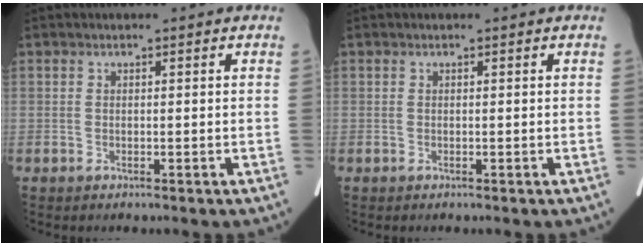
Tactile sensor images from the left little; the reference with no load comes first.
{"total": 0.0}